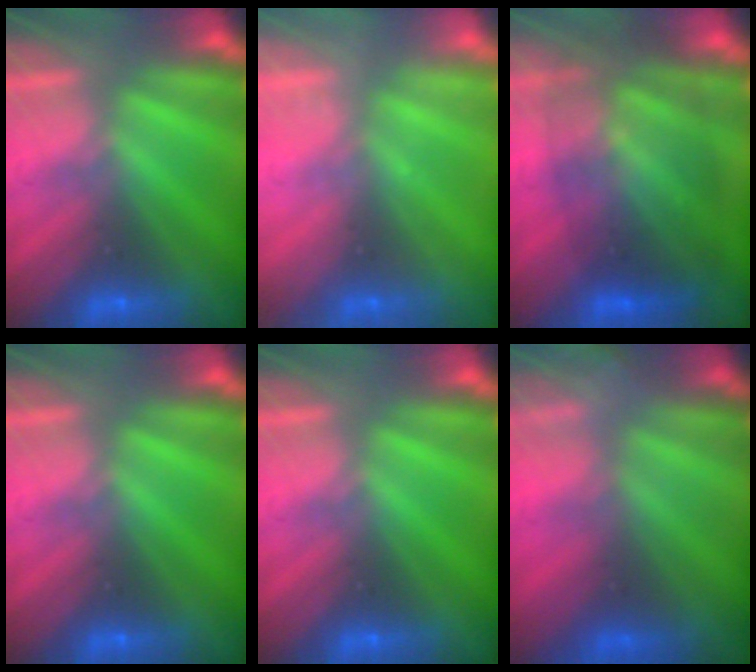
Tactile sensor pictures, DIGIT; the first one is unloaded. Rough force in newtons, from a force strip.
{"total": 2.2}
{"total": 8.5}
{"total": 0.0}
{"total": 0.0}
{"total": 7.8}